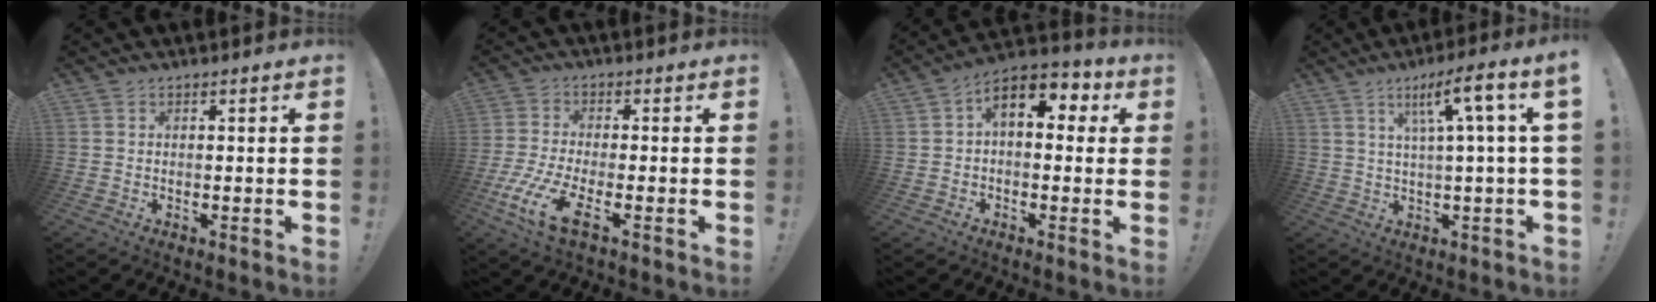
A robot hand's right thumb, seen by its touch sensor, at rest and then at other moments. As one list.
[{"total": 10.6, "force": [-4.3, 3.8, 9.0], "torque": [-0.193, -0.001, -0.078]}, {"total": 9.2, "force": [3.1, 5.5, 6.6], "torque": [-0.093, -0.011, 0.059]}, {"total": 9.8, "force": [2.8, -0.1, 9.4], "torque": [-0.151, -0.012, 0.034]}]